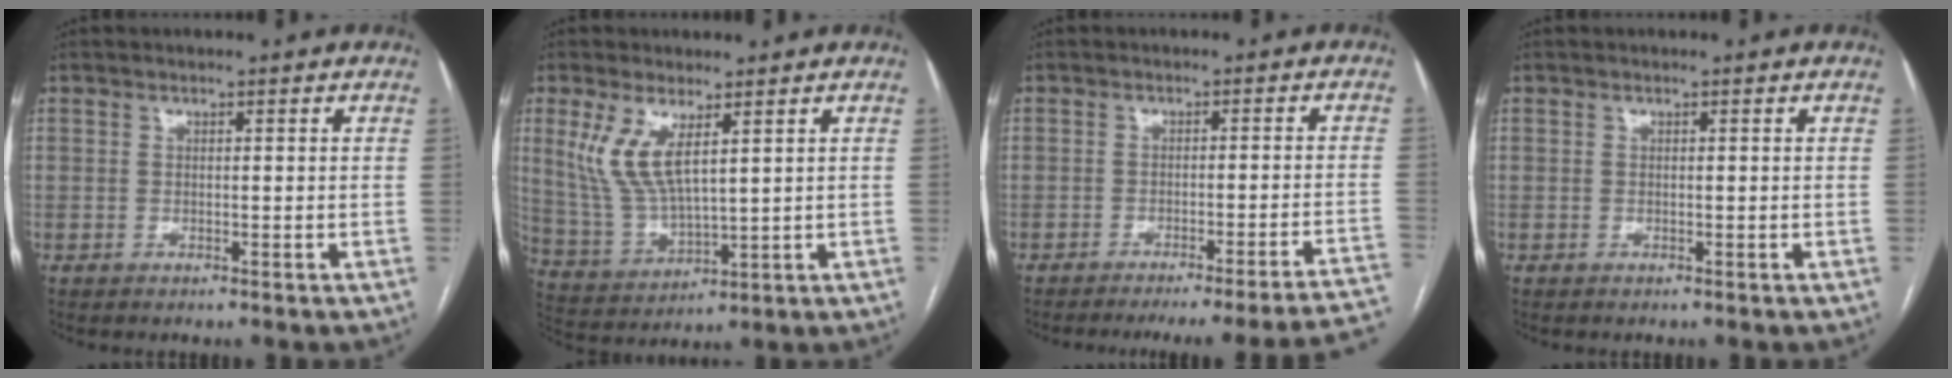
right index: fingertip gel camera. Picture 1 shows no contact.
{"total": 8.8, "force": [3.7, 2.6, 7.5], "torque": [-0.175, -0.004, 0.088]}
{"total": 19.4, "force": [-17.5, -1.1, 8.4], "torque": [-0.036, -0.013, -0.210]}
{"total": 0.0}